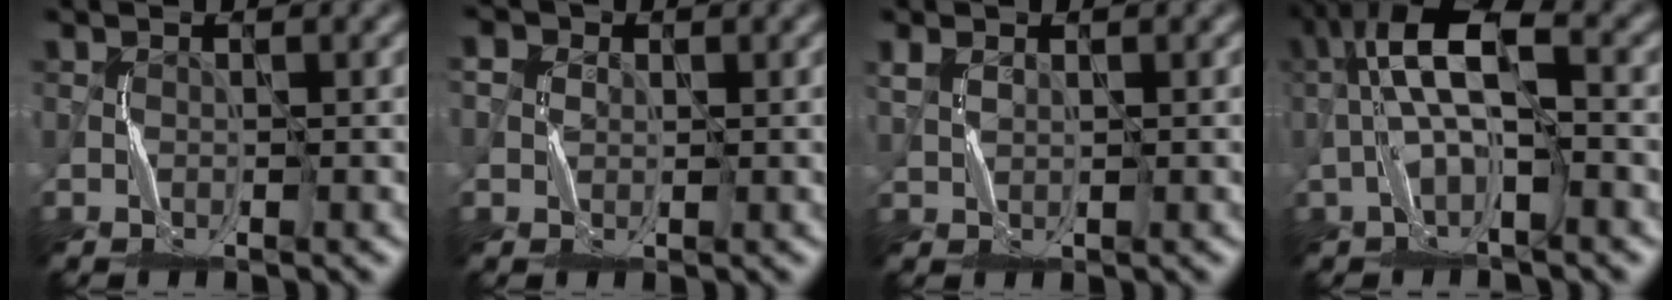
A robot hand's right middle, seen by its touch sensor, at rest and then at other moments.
{"total": 2.6, "force": [0.8, 2.4, 0.9], "torque": [-0.002, 0.009, -0.006]}
{"total": 1.1, "force": [1.0, 0.4, 0.2], "torque": [-0.002, 0.003, 0.023]}
{"total": 6.1, "force": [-0.7, 1.9, 5.7], "torque": [-0.114, 0.022, -0.018]}